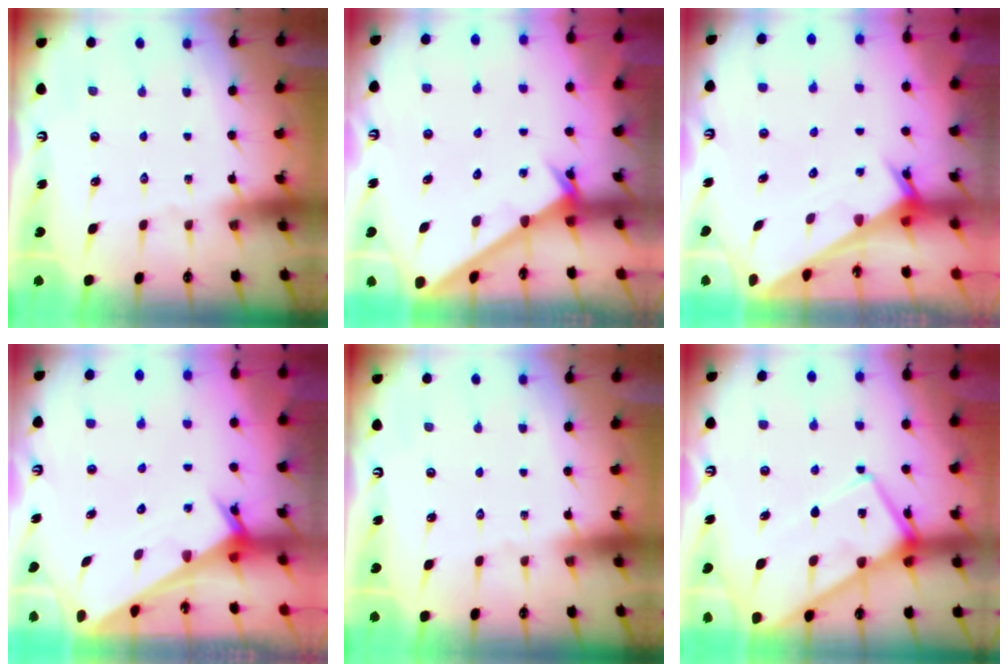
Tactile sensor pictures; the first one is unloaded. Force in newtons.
{"total": 2.6, "press": 2.6, "slide": 0.1}
{"total": 3.1, "press": 3.1, "slide": 0.3}
{"total": 3.1, "press": 3.1, "slide": 0.3}
{"total": 0.0}
{"total": 12.1, "press": 12.0, "slide": 1.4}